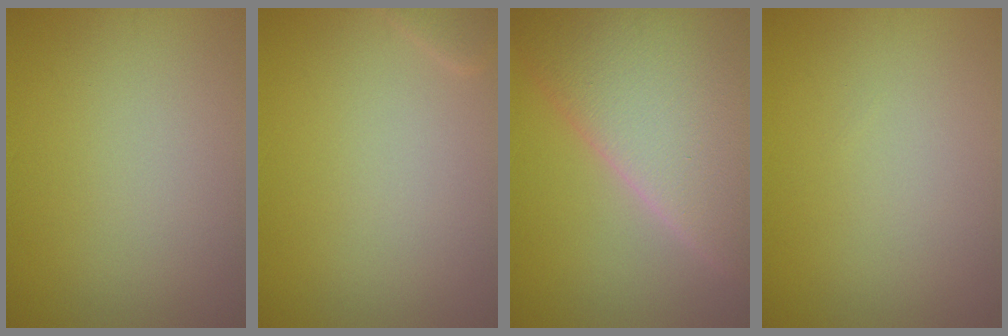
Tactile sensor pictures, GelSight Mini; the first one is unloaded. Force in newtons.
{"total": 0.9, "press": 0.9, "slide": 0.1}
{"total": 13.3, "press": 13.2, "slide": 1.0}
{"total": 0.0}